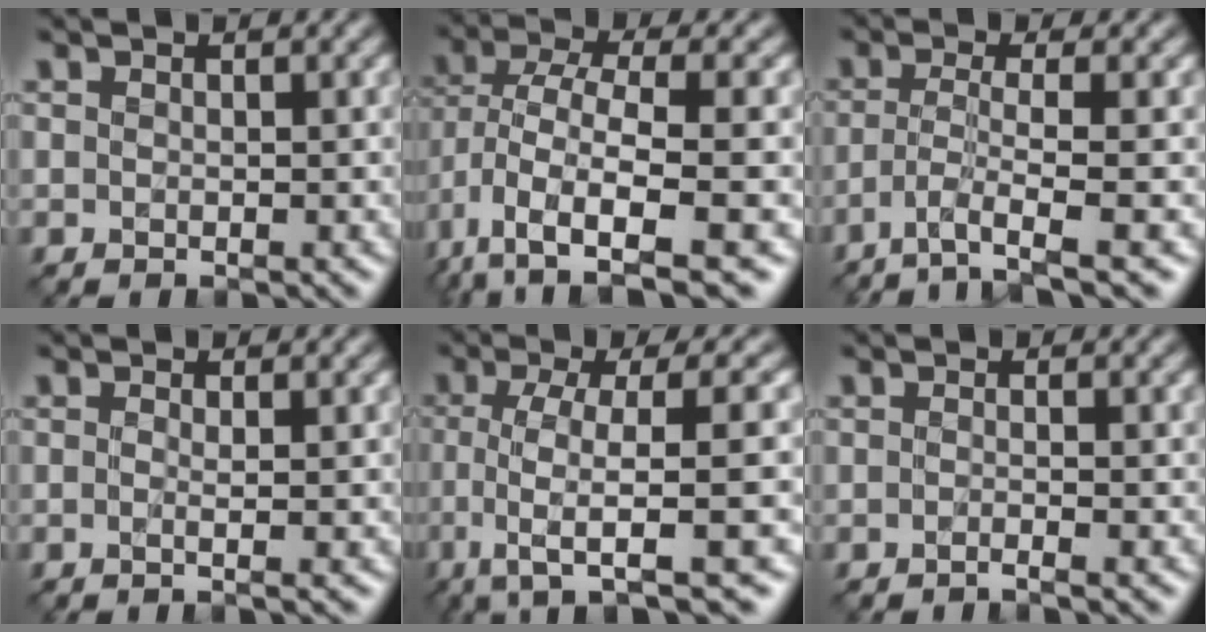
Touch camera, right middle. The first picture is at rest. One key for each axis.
{"total": 8.1, "fx": -2.8, "fy": 3.5, "fz": 6.7, "tx": -0.139, "ty": -0.003, "tz": -0.056}
{"total": 4.3, "fx": -1.9, "fy": 0.6, "fz": 3.8, "tx": -0.065, "ty": -0.006, "tz": -0.043}
{"total": 1.6, "fx": -0.2, "fy": 0.4, "fz": 1.5, "tx": -0.019, "ty": -0.007, "tz": -0.010}
{"total": 9.0, "fx": -2.4, "fy": 2.4, "fz": 8.3, "tx": -0.123, "ty": 0.009, "tz": -0.050}
{"total": 1.4, "fx": -0.7, "fy": 0.4, "fz": 1.1, "tx": -0.006, "ty": -0.006, "tz": -0.022}